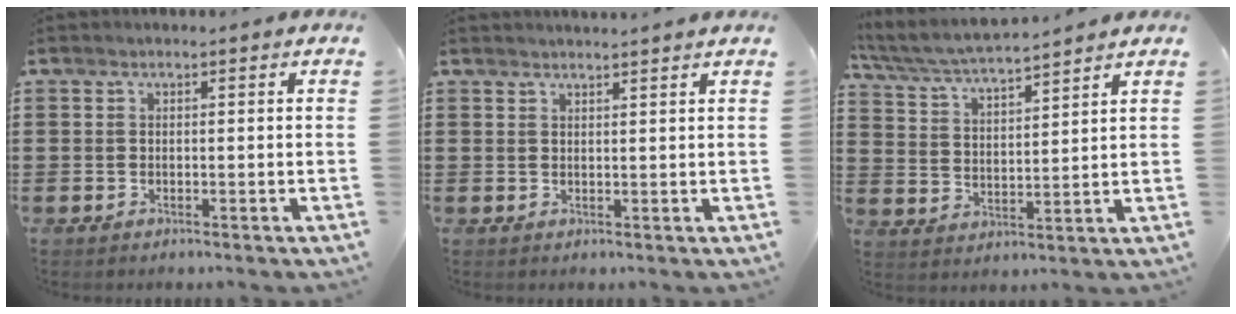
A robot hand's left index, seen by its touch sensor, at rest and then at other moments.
{"total": 1.4, "force": [1.3, -0.4, 0.1], "torque": [-0.004, -0.002, 0.027]}
{"total": 5.5, "force": [5.2, 0.0, 1.8], "torque": [-0.057, -0.032, 0.088]}